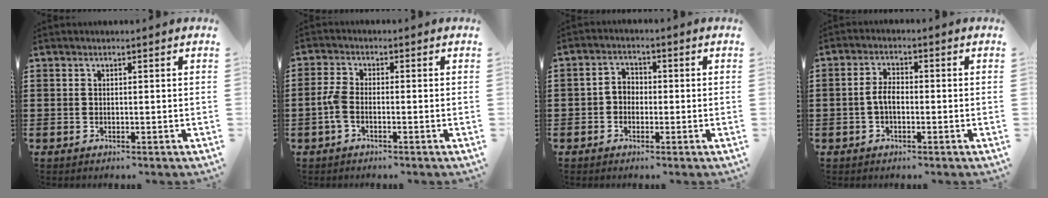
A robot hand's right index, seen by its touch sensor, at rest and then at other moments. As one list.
[{"total": 3.1, "force": [-1.1, 1.3, 2.6], "torque": [-0.067, -0.004, -0.027]}, {"total": 2.4, "force": [-1.0, 1.9, 1.1], "torque": [-0.027, 0.009, -0.024]}, {"total": 3.3, "force": [-0.7, 1.6, 2.8], "torque": [-0.067, 0.000, -0.018]}]